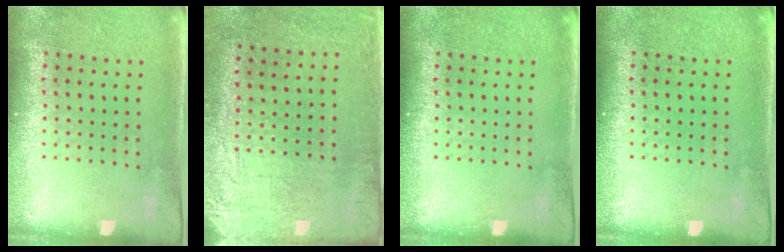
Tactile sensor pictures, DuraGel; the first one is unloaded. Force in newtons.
{"total": 2.7, "press": 2.4, "slide": 1.2}
{"total": 0.0}
{"total": 0.0}